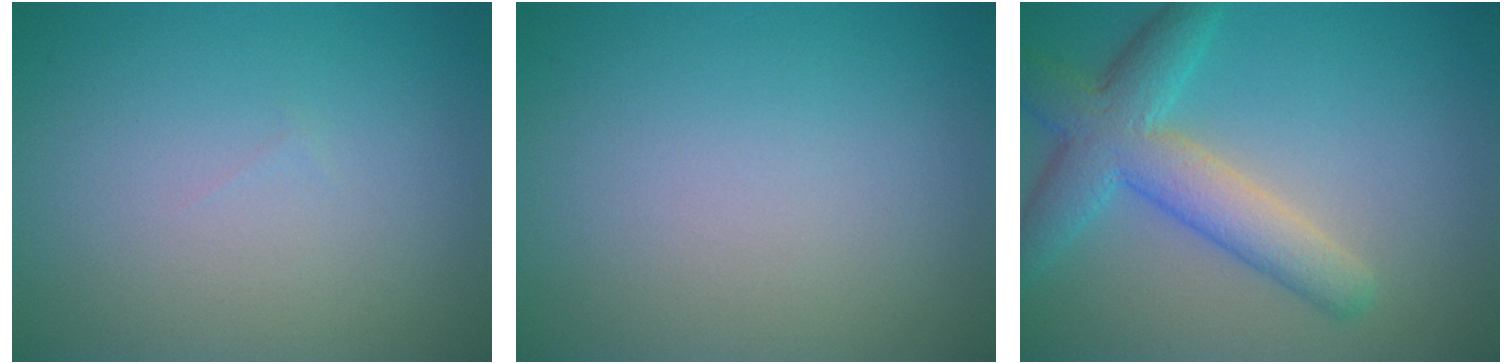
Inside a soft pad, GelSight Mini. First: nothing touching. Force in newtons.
{"total": 0.0}
{"total": 5.9, "press": 5.9, "slide": 0.3}